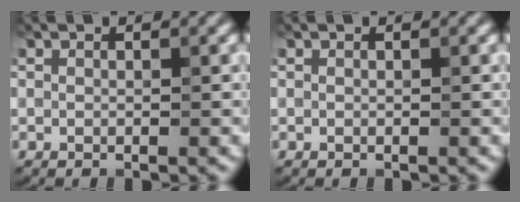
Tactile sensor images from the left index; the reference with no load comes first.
{"total": 0.0}